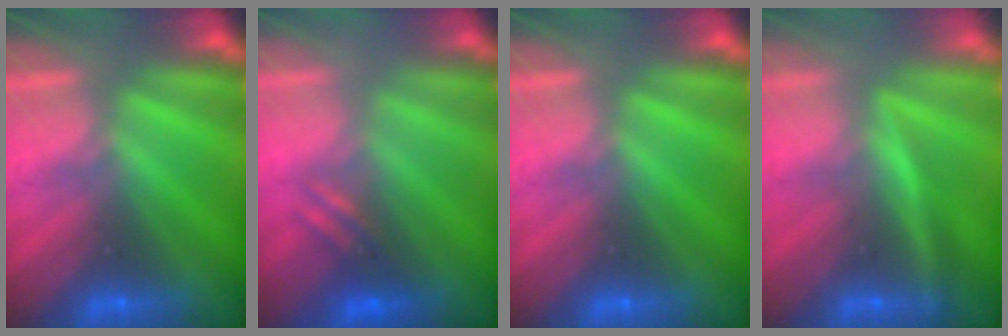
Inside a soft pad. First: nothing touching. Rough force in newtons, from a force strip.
{"total": 2.5}
{"total": 0.0}
{"total": 2.9}